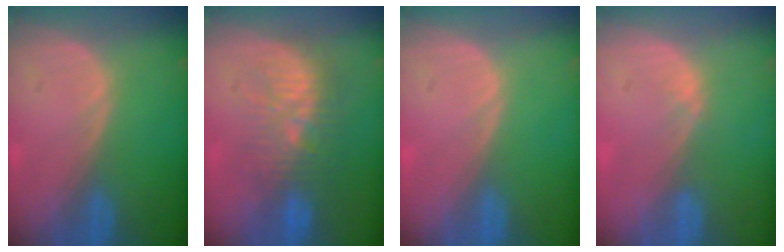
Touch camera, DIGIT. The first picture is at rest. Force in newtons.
{"total": 9.2, "press": 8.9, "slide": 2.6}
{"total": 0.0}
{"total": 1.0, "press": 0.8, "slide": 0.6}